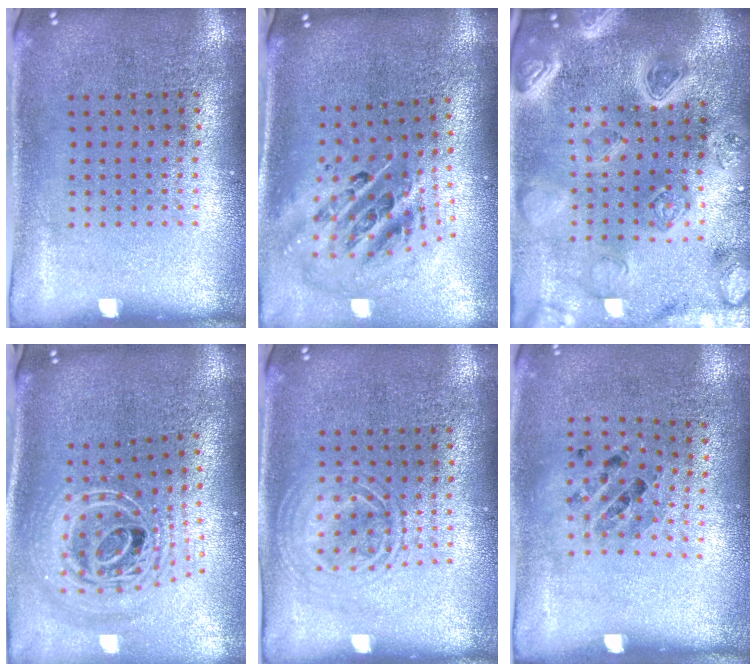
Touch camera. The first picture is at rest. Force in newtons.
{"total": 2.7, "press": 1.9, "slide": 2.0}
{"total": 4.9, "press": 4.2, "slide": 2.5}
{"total": 2.8, "press": 2.0, "slide": 1.9}
{"total": 1.2, "press": 1.2, "slide": 0.1}
{"total": 0.8, "press": 0.7, "slide": 0.4}